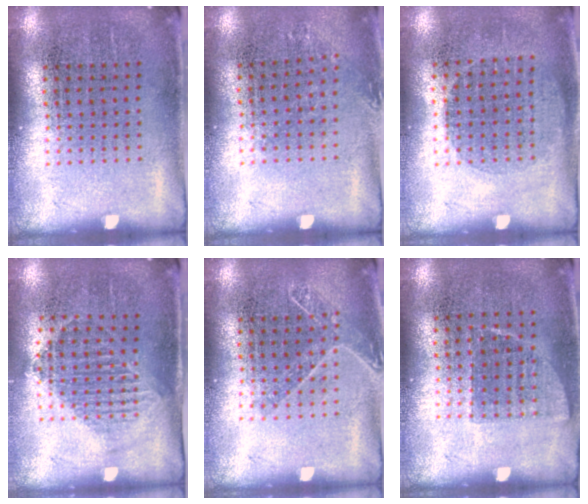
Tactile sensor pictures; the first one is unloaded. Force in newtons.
{"total": 0.7, "press": 0.7, "slide": 0.2}
{"total": 1.0, "press": 0.9, "slide": 0.4}
{"total": 1.2, "press": 1.1, "slide": 0.5}
{"total": 1.2, "press": 1.0, "slide": 0.6}
{"total": 0.8, "press": 0.7, "slide": 0.4}